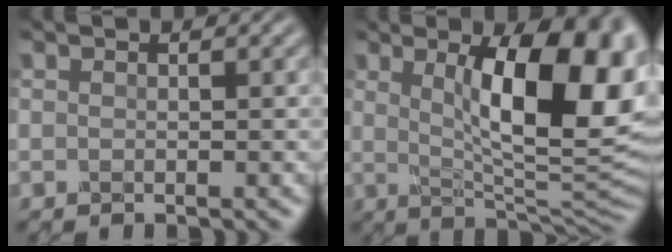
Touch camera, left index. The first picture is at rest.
{"total": 12.4, "force": [2.7, 3.8, 11.5], "torque": [-0.156, -0.002, 0.046]}